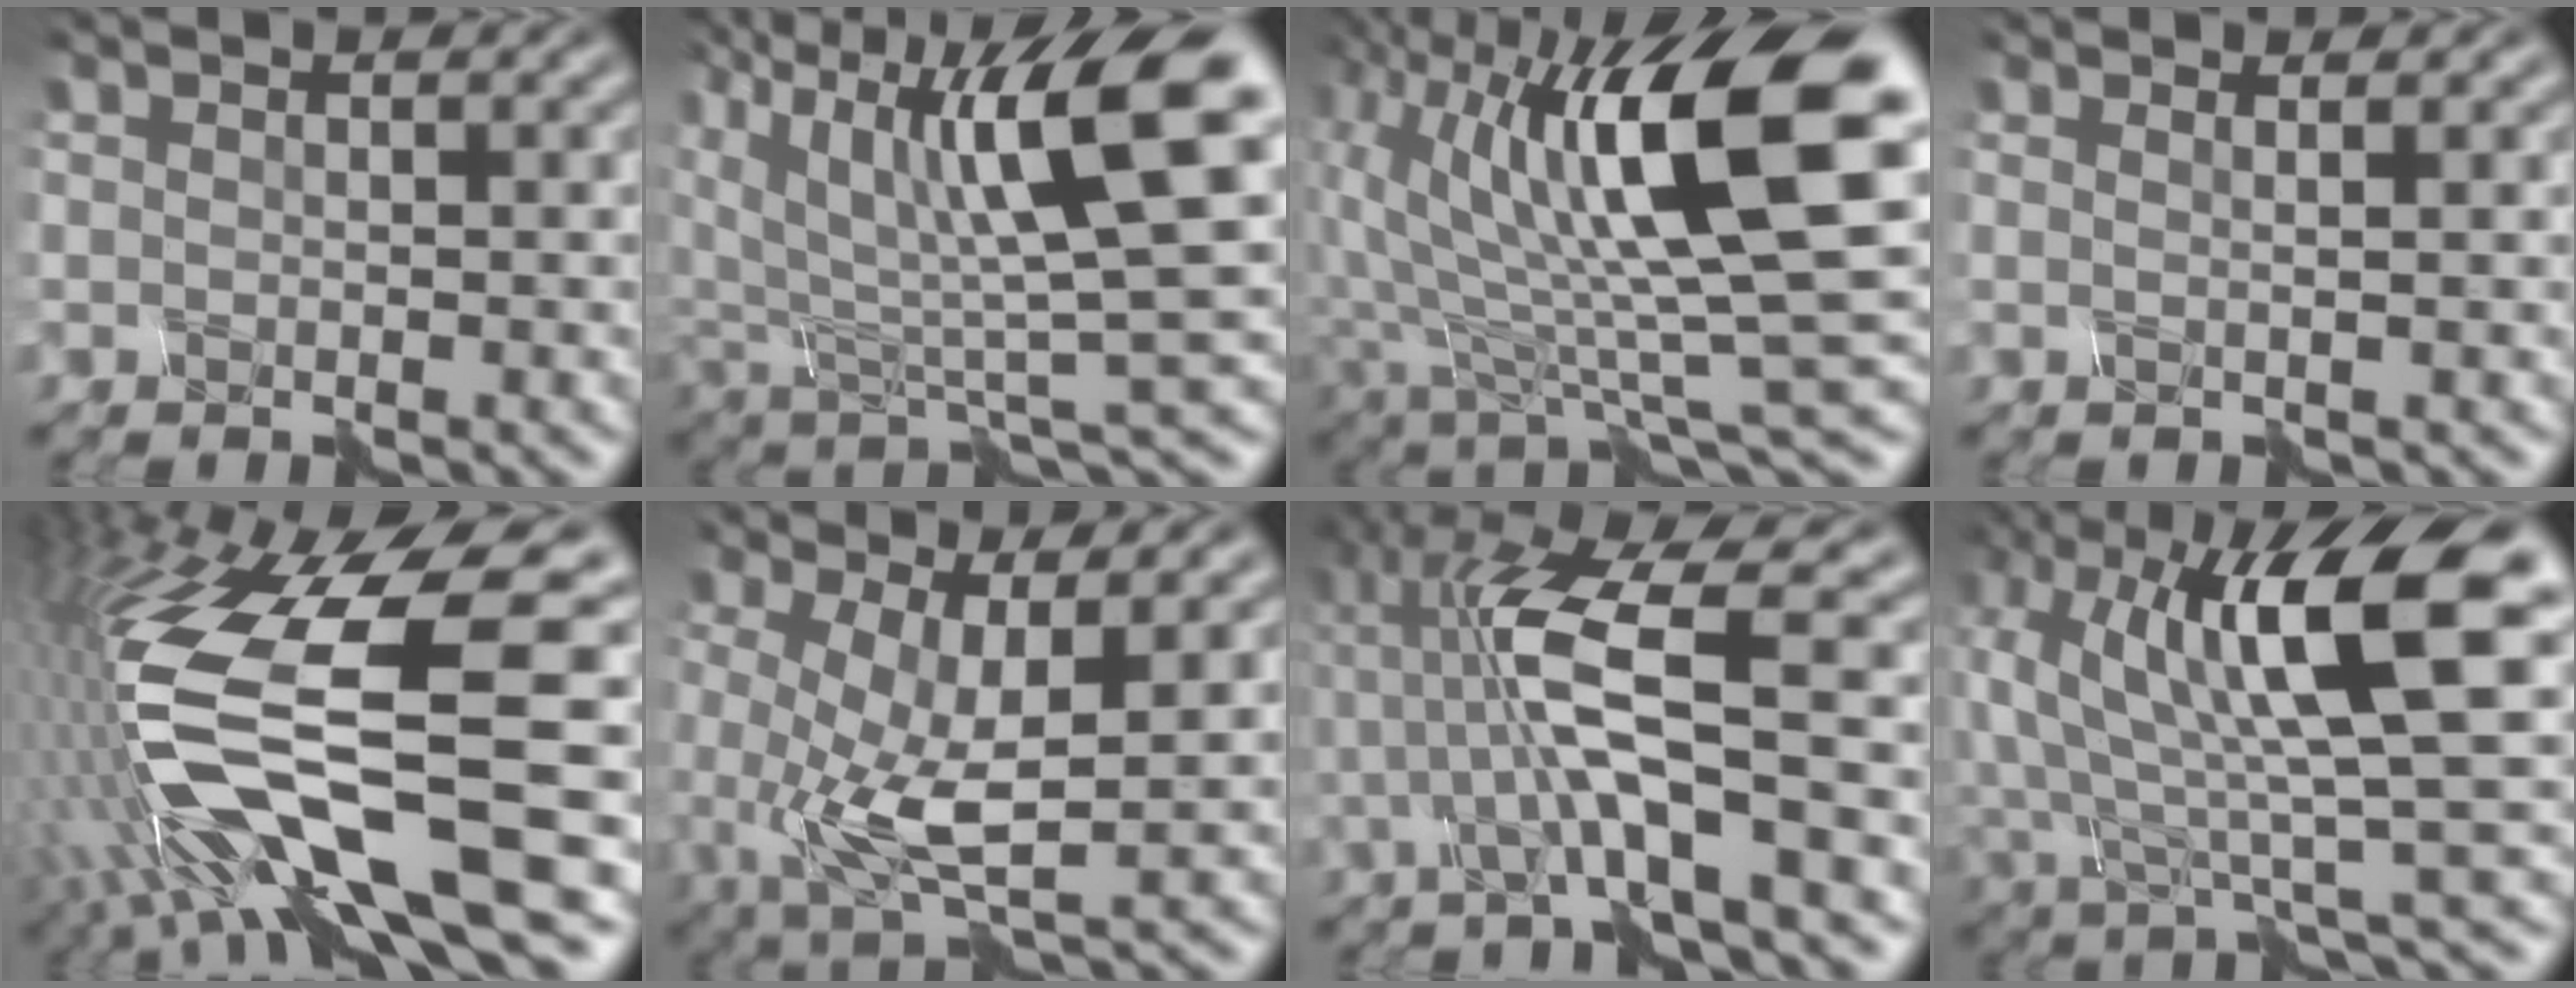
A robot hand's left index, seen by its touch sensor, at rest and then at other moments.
{"total": 11.2, "force": [4.1, 3.9, 9.7], "torque": [-0.173, 0.005, 0.080]}
{"total": 13.5, "force": [3.1, 4.6, 12.4], "torque": [-0.225, 0.006, 0.052]}
{"total": 2.3, "force": [1.1, 1.3, 1.5], "torque": [0.003, 0.024, -0.019]}
{"total": 15.7, "force": [-3.6, 4.5, 14.6], "torque": [-0.309, 0.002, -0.052]}
{"total": 6.4, "force": [-0.8, 2.7, 5.8], "torque": [-0.129, -0.010, -0.007]}
{"total": 7.2, "force": [-0.9, 0.9, 7.1], "torque": [-0.137, 0.010, -0.013]}
{"total": 11.8, "force": [2.3, 3.5, 11.0], "torque": [-0.208, 0.008, 0.045]}